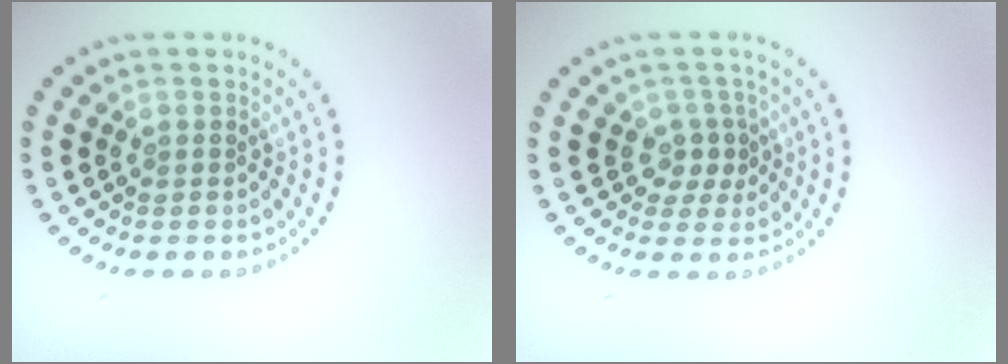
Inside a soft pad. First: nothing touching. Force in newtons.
{"total": 1.9, "press": 1.6, "slide": 1.1}